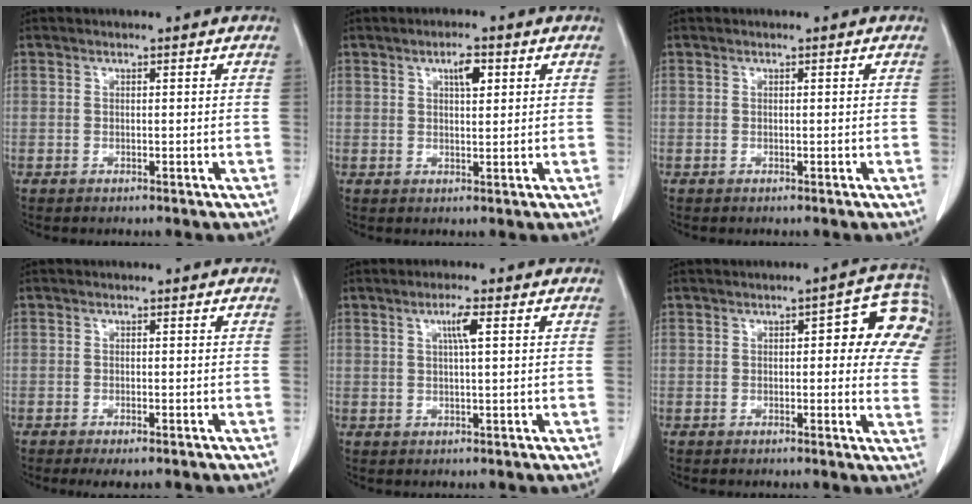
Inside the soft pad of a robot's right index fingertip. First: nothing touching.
{"total": 3.3, "force": [1.4, 1.0, 2.8], "torque": [-0.045, 0.002, 0.024]}
{"total": 0.0}
{"total": 3.4, "force": [-2.6, 0.9, 2.0], "torque": [-0.022, -0.007, -0.032]}
{"total": 3.1, "force": [1.0, 0.0, 2.9], "torque": [-0.052, 0.002, 0.018]}
{"total": 9.7, "force": [3.0, 3.7, 8.4], "torque": [-0.072, 0.027, 0.026]}